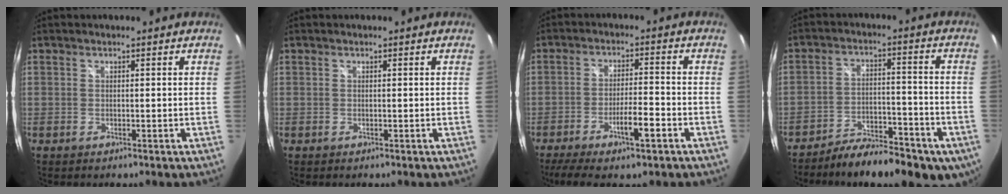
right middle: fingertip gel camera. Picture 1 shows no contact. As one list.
[{"total": 0.0}, {"total": 9.4, "force": [-5.6, 1.4, 7.4], "torque": [-0.149, -0.011, -0.095]}, {"total": 13.7, "force": [-9.9, 5.1, 8.0], "torque": [-0.130, -0.012, -0.144]}]